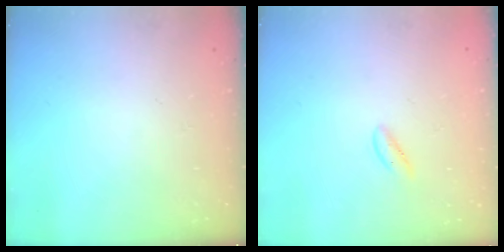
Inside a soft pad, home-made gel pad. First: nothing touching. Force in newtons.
{"total": 0.6, "press": 0.5, "slide": 0.4}